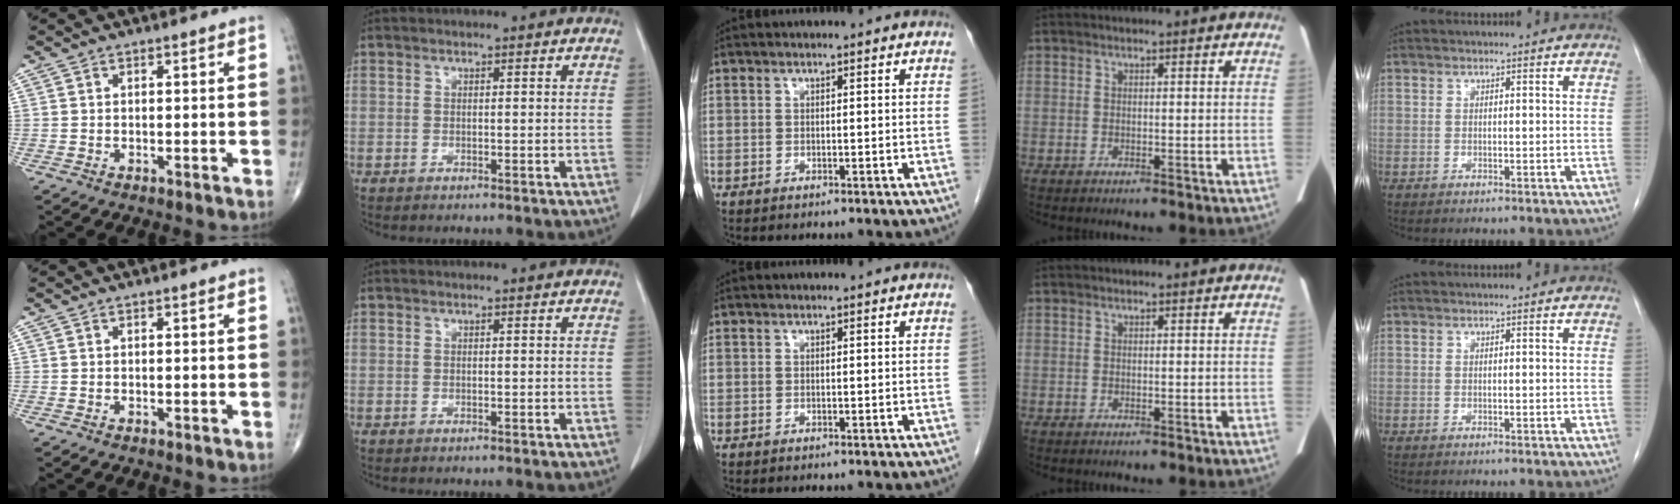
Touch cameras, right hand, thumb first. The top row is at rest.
{}